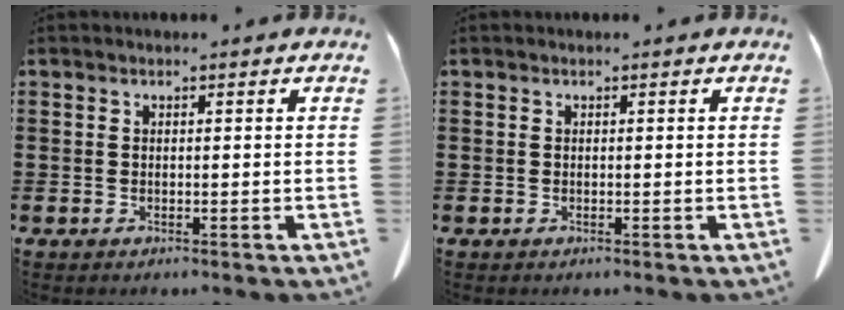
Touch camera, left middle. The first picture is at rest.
{"total": 0.0}